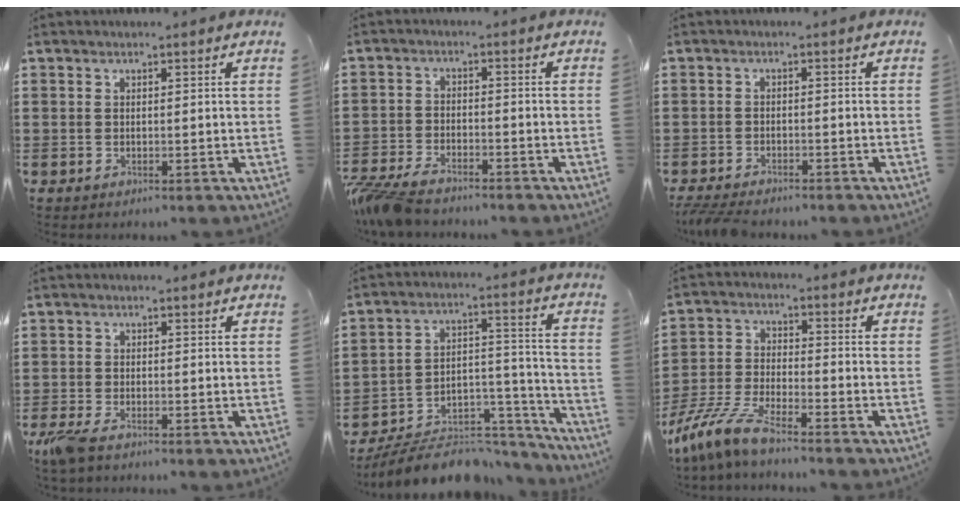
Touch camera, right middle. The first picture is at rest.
{"total": 5.0, "force": [-4.6, 0.9, 1.6], "torque": [-0.061, -0.008, -0.099]}
{"total": 2.7, "force": [-2.5, 0.5, 0.7], "torque": [-0.030, -0.005, -0.057]}
{"total": 2.9, "force": [-2.0, 0.5, 2.0], "torque": [-0.053, -0.008, -0.042]}
{"total": 9.3, "force": [-8.4, 2.5, 3.0], "torque": [-0.035, 0.025, -0.157]}
{"total": 8.1, "force": [-7.0, 0.6, 4.2], "torque": [-0.110, -0.012, -0.142]}